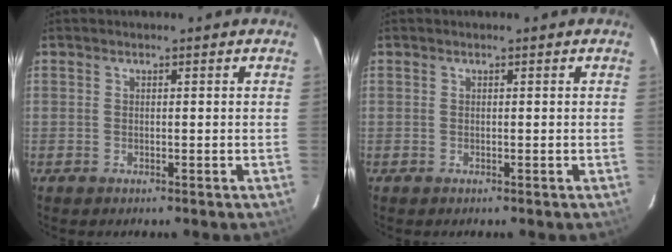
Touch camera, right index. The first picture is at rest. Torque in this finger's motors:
{"motor_torque": [0.00, 0.00, 0.03, 0.00]}